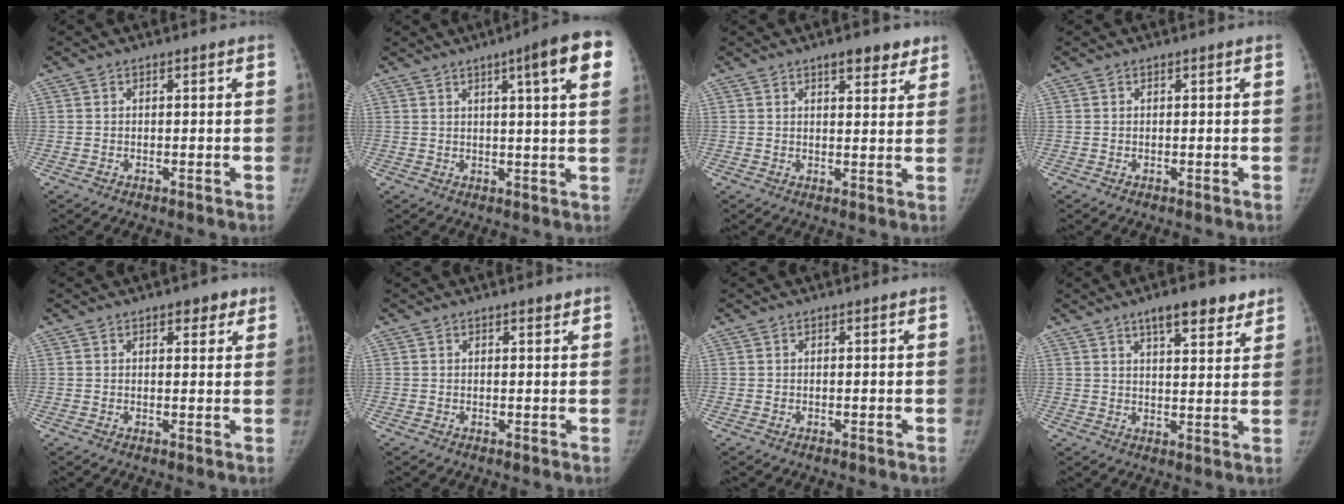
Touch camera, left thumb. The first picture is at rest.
{"total": 11.6, "force": [5.1, 1.2, 10.3], "torque": [-0.124, -0.008, 0.057]}
{"total": 5.8, "force": [4.0, 2.3, 3.6], "torque": [-0.023, -0.019, 0.050]}
{"total": 0.0}
{"total": 3.6, "force": [2.2, 1.8, 2.2], "torque": [-0.007, -0.007, 0.024]}
{"total": 0.9, "force": [0.7, 0.3, 0.5], "torque": [-0.004, -0.004, 0.009]}
{"total": 0.0}
{"total": 8.9, "force": [6.0, 2.9, 5.8], "torque": [-0.058, -0.029, 0.087]}